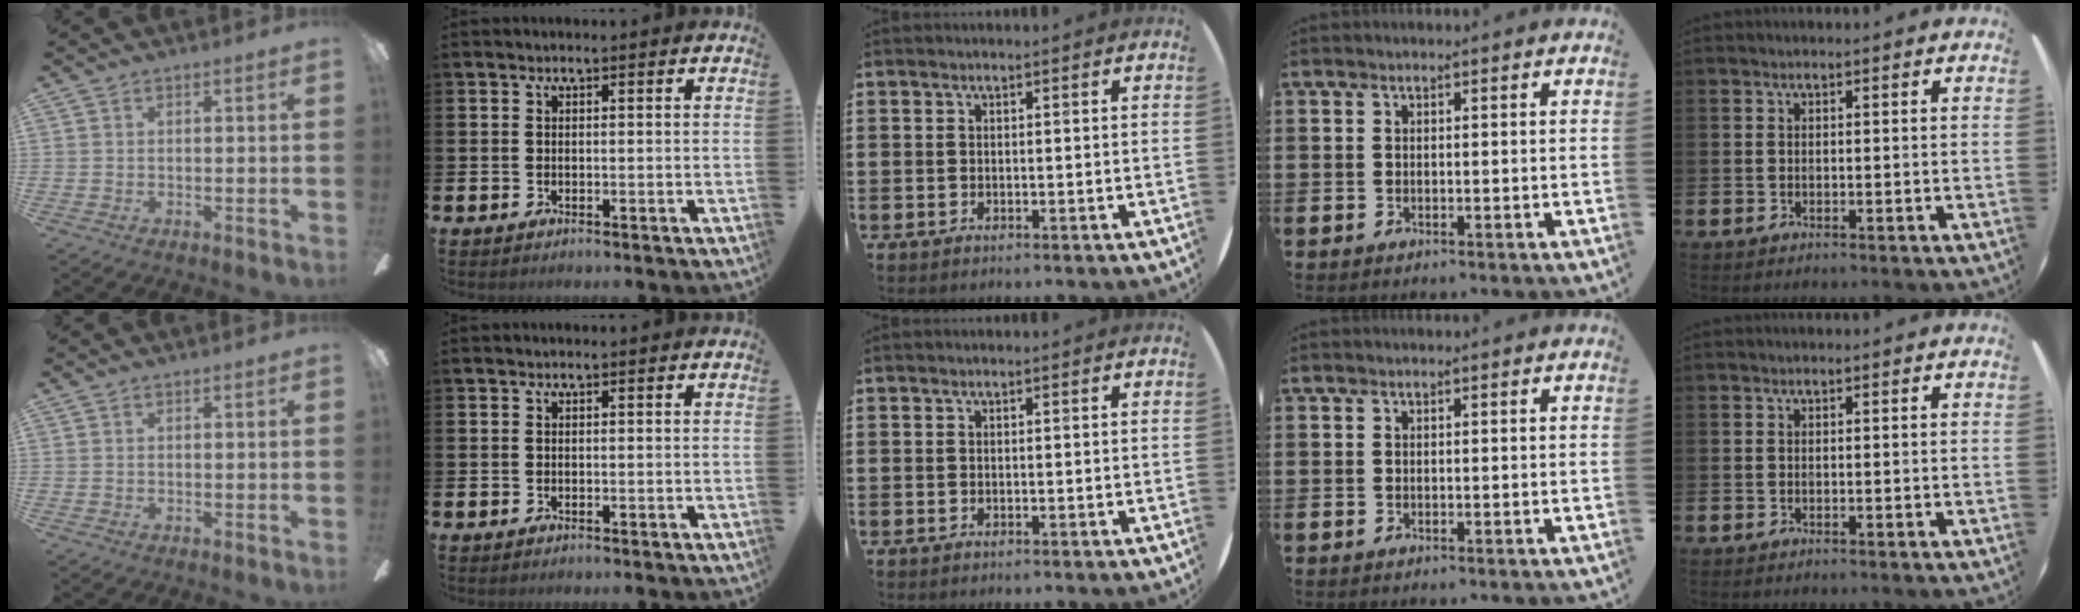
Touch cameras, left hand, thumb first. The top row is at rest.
{}